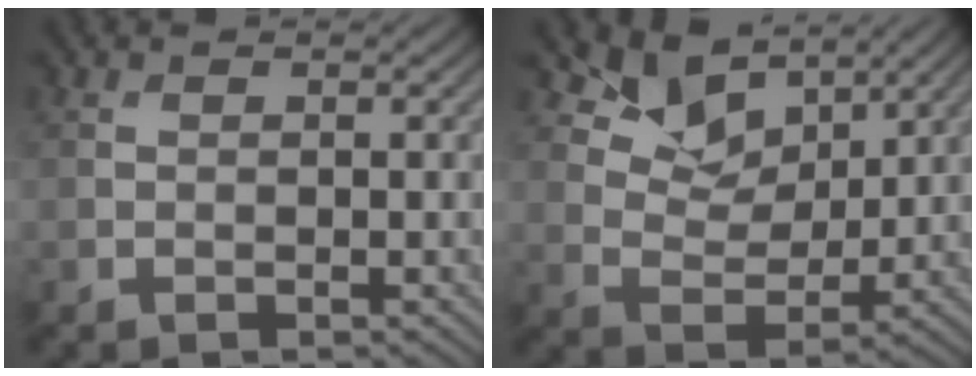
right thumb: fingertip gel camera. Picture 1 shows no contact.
{"total": 7.4, "force": [5.2, 4.2, 3.3], "torque": [-0.067, -0.007, 0.097]}